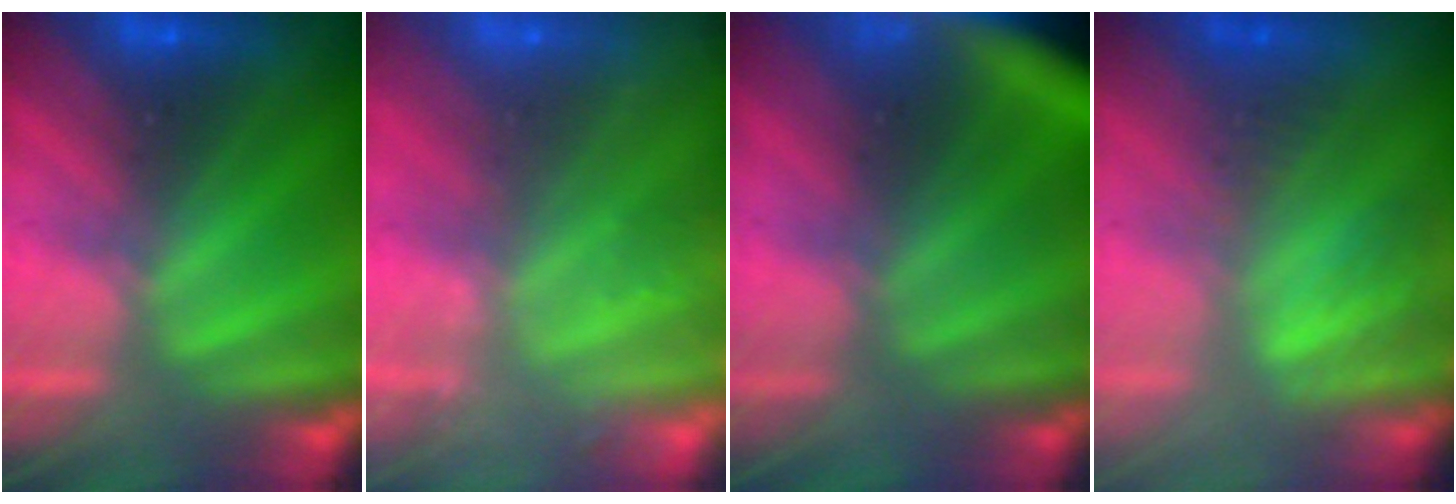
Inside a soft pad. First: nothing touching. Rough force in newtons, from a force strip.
{"total": 2.4}
{"total": 7.7}
{"total": 2.8}